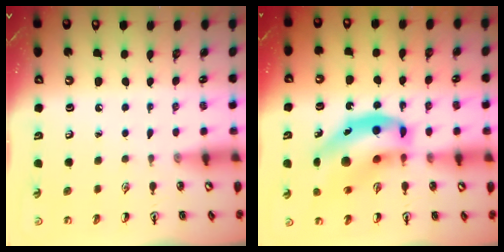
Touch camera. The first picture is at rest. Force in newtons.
{"total": 16.7, "press": 16.2, "slide": 4.4}